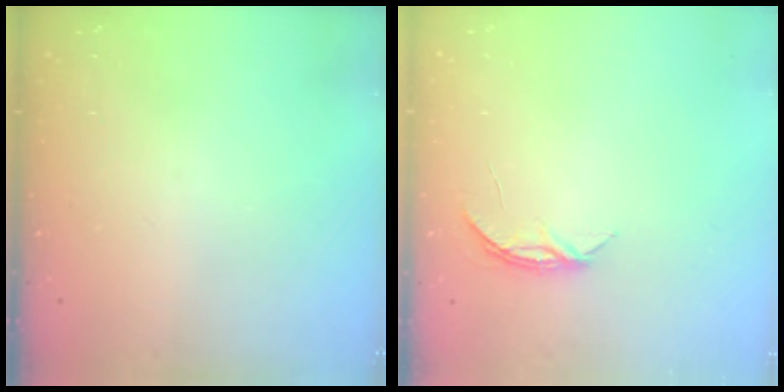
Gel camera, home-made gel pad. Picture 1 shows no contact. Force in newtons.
{"total": 3.7, "press": 3.7, "slide": 0.4}